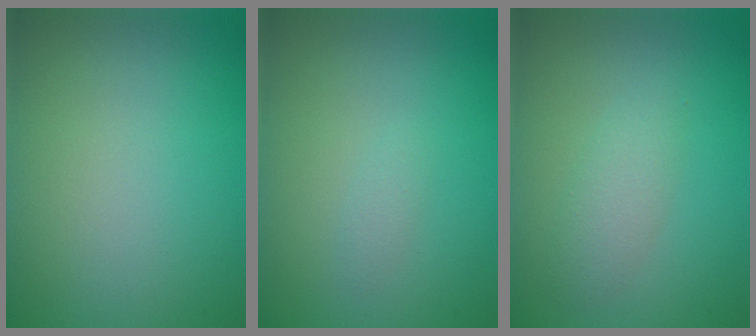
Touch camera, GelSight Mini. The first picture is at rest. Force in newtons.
{"total": 0.6, "press": 0.6, "slide": 0.0}
{"total": 2.0, "press": 2.0, "slide": 0.2}